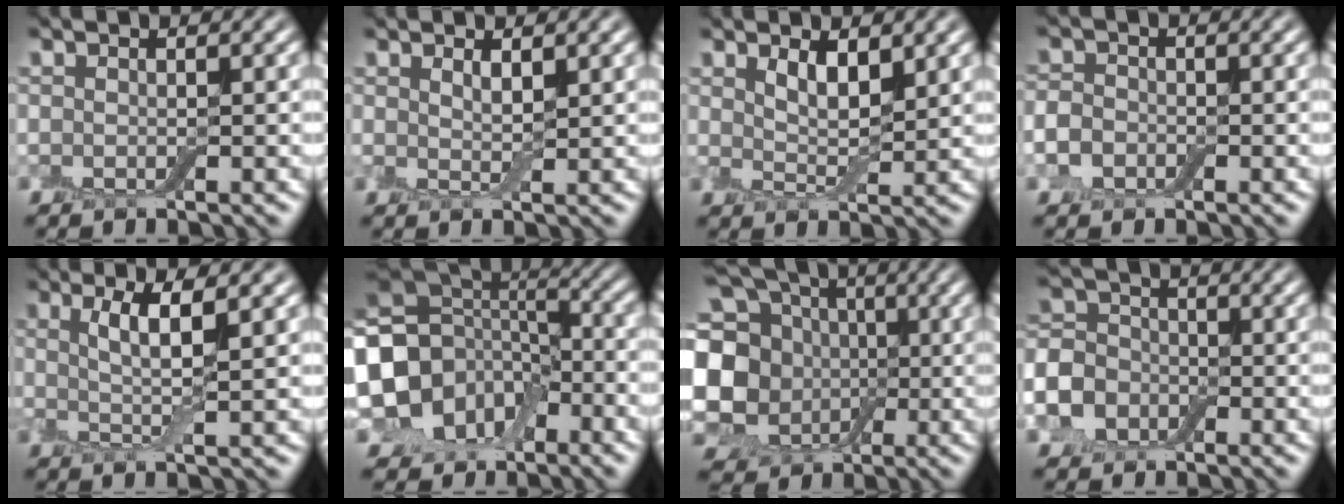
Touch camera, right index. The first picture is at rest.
{"total": 1.3, "force": [0.8, 0.2, 1.0], "torque": [-0.024, -0.004, 0.014]}
{"total": 2.5, "force": [1.3, 0.6, 2.0], "torque": [-0.038, -0.009, 0.025]}
{"total": 2.3, "force": [-1.0, 1.8, 1.0], "torque": [-0.013, -0.006, -0.027]}
{"total": 3.8, "force": [1.0, 0.6, 3.6], "torque": [-0.072, -0.007, 0.018]}
{"total": 11.8, "force": [-4.5, 8.9, 6.2], "torque": [-0.146, -0.002, -0.100]}
{"total": 15.7, "force": [0.2, 13.9, 7.3], "torque": [-0.197, 0.010, -0.023]}
{"total": 9.0, "force": [-3.7, 7.6, 3.1], "torque": [-0.079, -0.018, -0.099]}